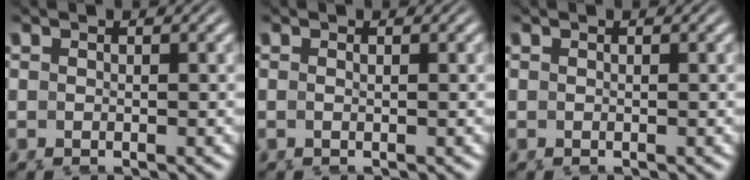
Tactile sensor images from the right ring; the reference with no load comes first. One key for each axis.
{"total": 0.6, "fx": 0.0, "fy": -0.5, "fz": 0.4, "tx": -0.007, "ty": -0.002, "tz": 0.002}
{"total": 0.0}